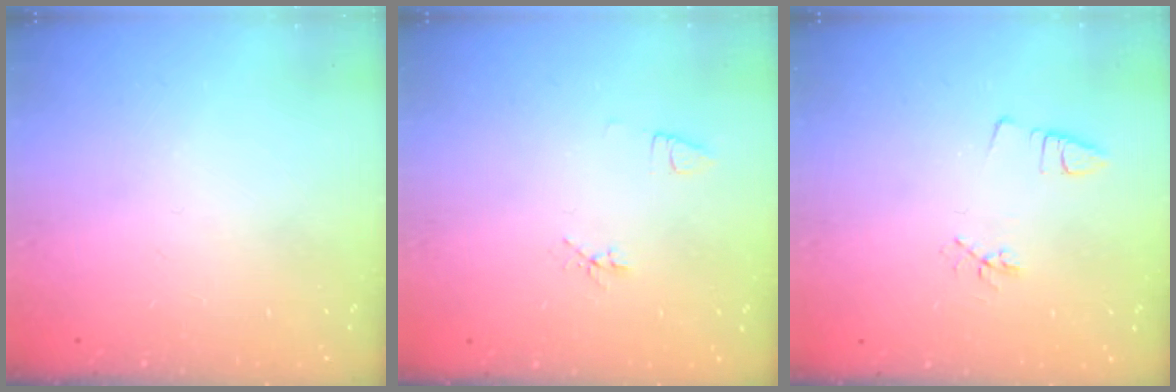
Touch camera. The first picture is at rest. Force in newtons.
{"total": 4.5, "press": 4.1, "slide": 2.0}
{"total": 3.3, "press": 2.9, "slide": 1.6}